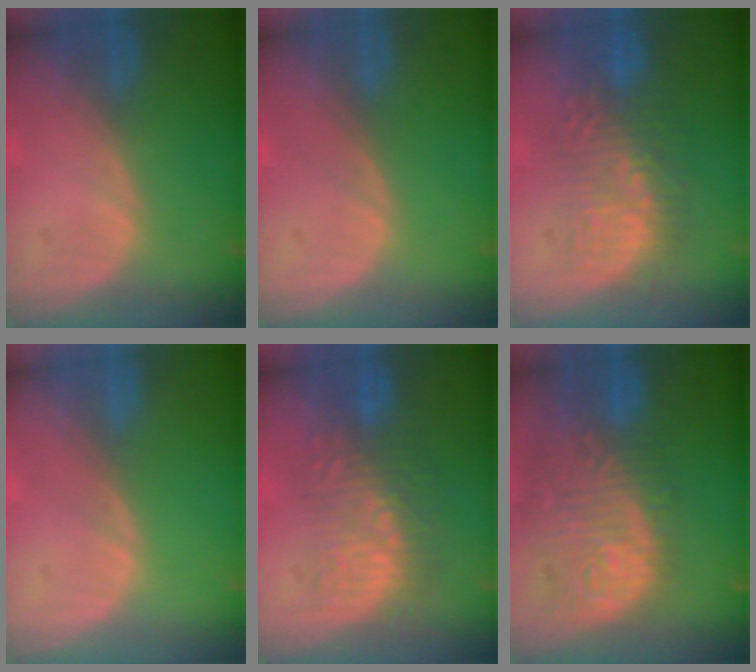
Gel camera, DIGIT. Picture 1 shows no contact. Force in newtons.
{"total": 0.0}
{"total": 9.0, "press": 8.8, "slide": 1.6}
{"total": 0.0}
{"total": 9.0, "press": 8.6, "slide": 2.5}
{"total": 13.5, "press": 11.4, "slide": 7.3}